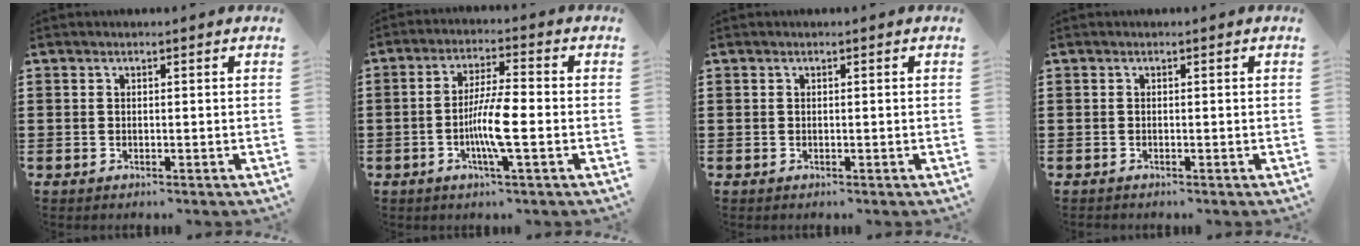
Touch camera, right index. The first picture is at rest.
{"total": 7.6, "force": [-1.9, 1.0, 7.3], "torque": [-0.143, -0.008, -0.040]}
{"total": 0.0}
{"total": 0.0}